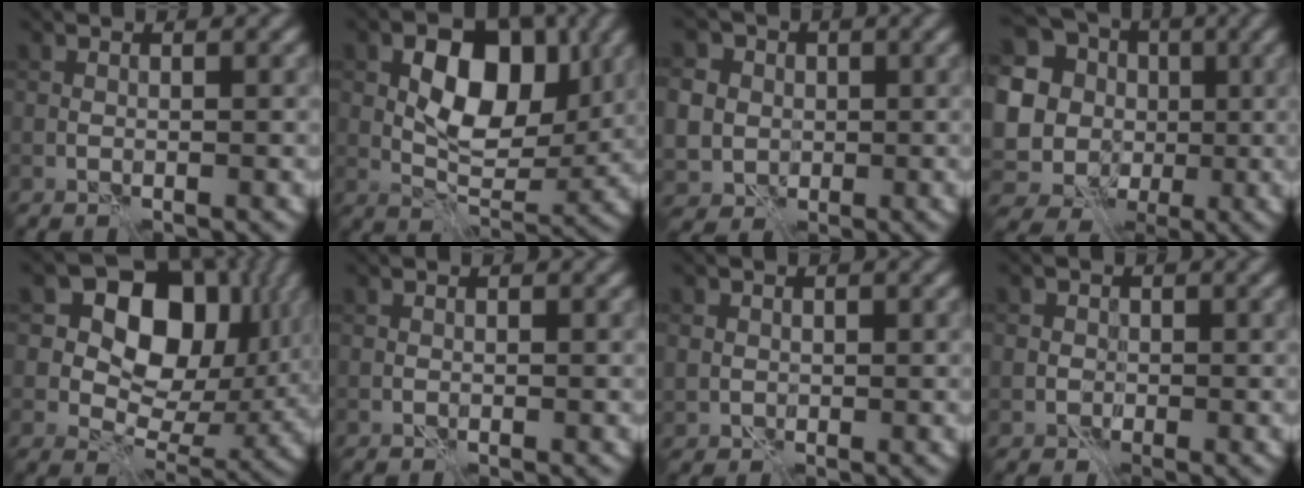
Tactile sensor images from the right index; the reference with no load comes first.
{"total": 8.0, "force": [1.7, 4.8, 6.1], "torque": [-0.085, -0.003, 0.024]}
{"total": 9.4, "force": [1.9, 8.6, 3.3], "torque": [-0.086, 0.018, 0.020]}
{"total": 20.2, "force": [1.8, 18.8, 7.1], "torque": [-0.178, 0.012, -0.012]}
{"total": 13.7, "force": [4.7, 9.4, 8.8], "torque": [-0.128, 0.014, 0.074]}
{"total": 0.0}
{"total": 1.9, "force": [0.3, 1.8, 0.4], "torque": [-0.002, 0.001, 0.007]}
{"total": 1.9, "force": [0.0, 1.8, 0.4], "torque": [0.016, 0.009, -0.013]}